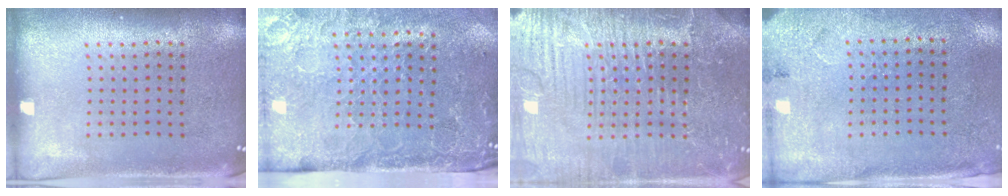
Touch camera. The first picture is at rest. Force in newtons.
{"total": 4.4, "press": 3.6, "slide": 2.5}
{"total": 5.2, "press": 5.1, "slide": 0.6}
{"total": 2.7, "press": 2.2, "slide": 1.5}